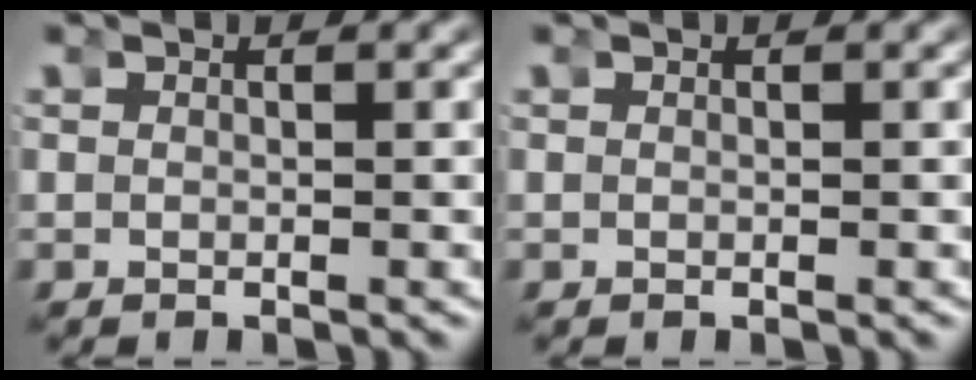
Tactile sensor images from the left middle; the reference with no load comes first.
{"total": 0.0}